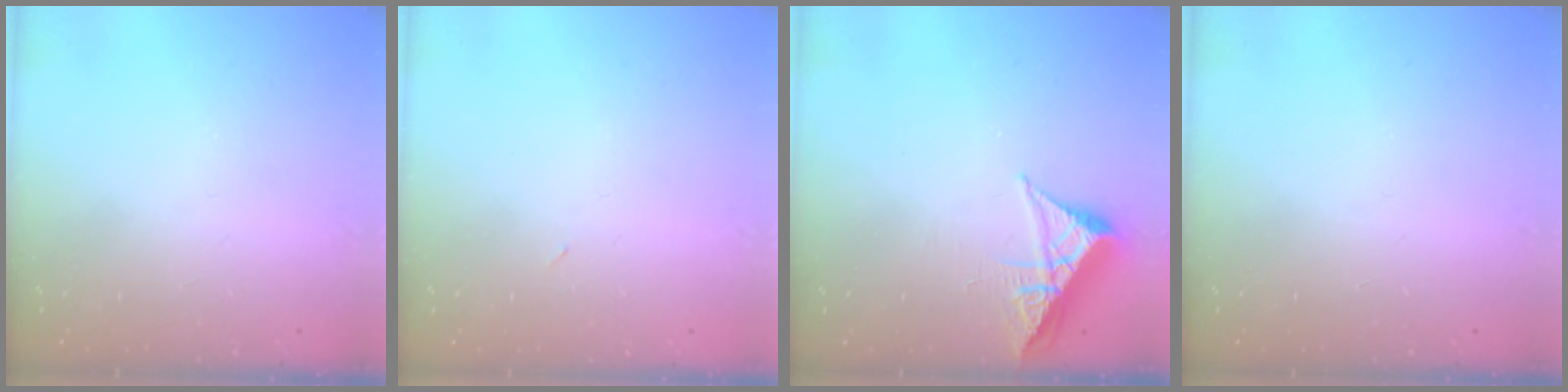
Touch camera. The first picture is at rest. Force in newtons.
{"total": 2.4, "press": 2.3, "slide": 0.8}
{"total": 6.3, "press": 6.2, "slide": 0.9}
{"total": 0.0}